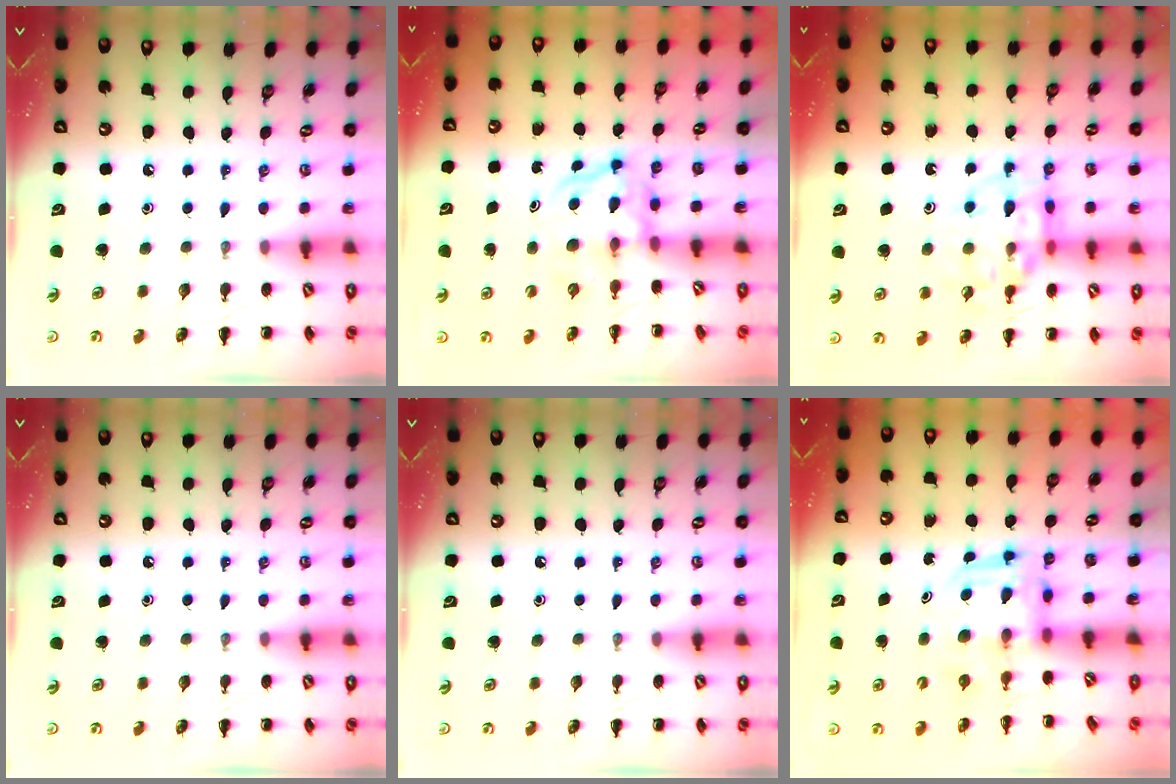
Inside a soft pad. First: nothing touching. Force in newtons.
{"total": 3.8, "press": 3.7, "slide": 0.4}
{"total": 14.5, "press": 14.4, "slide": 2.0}
{"total": 0.0}
{"total": 0.0}
{"total": 3.0, "press": 3.0, "slide": 0.3}